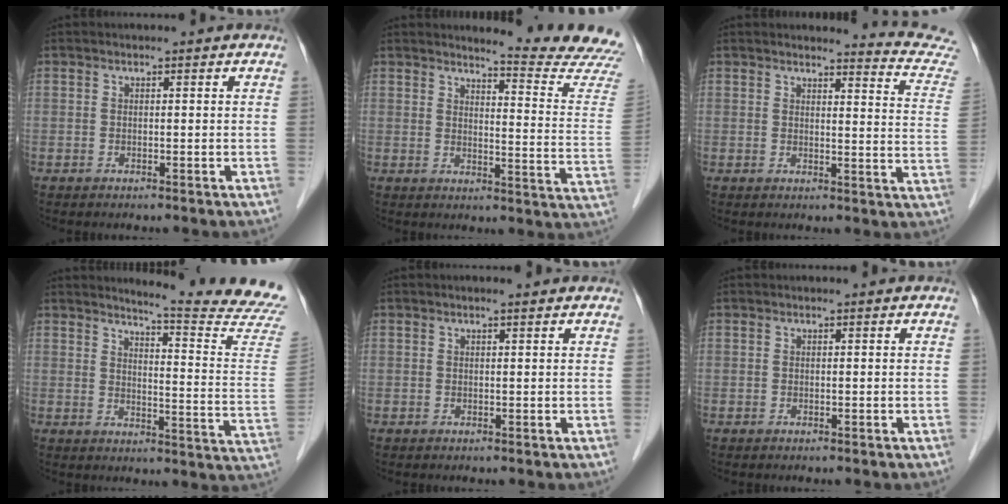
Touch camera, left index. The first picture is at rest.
{"total": 13.4, "force": [13.0, -2.1, 2.1], "torque": [-0.027, -0.126, 0.137]}
{"total": 10.1, "force": [10.1, -1.0, 0.3], "torque": [-0.003, -0.102, 0.088]}
{"total": 17.1, "force": [16.3, -2.3, 4.6], "torque": [-0.071, -0.150, 0.178]}
{"total": 1.0, "force": [0.8, 0.0, 0.6], "torque": [-0.012, 0.005, 0.013]}
{"total": 0.0}